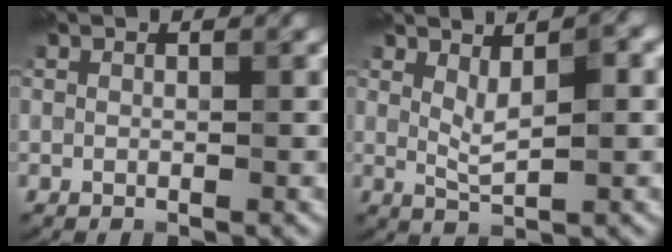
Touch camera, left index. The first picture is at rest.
{"total": 2.6, "force": [0.6, 0.7, 2.4], "torque": [-0.049, -0.001, 0.019]}